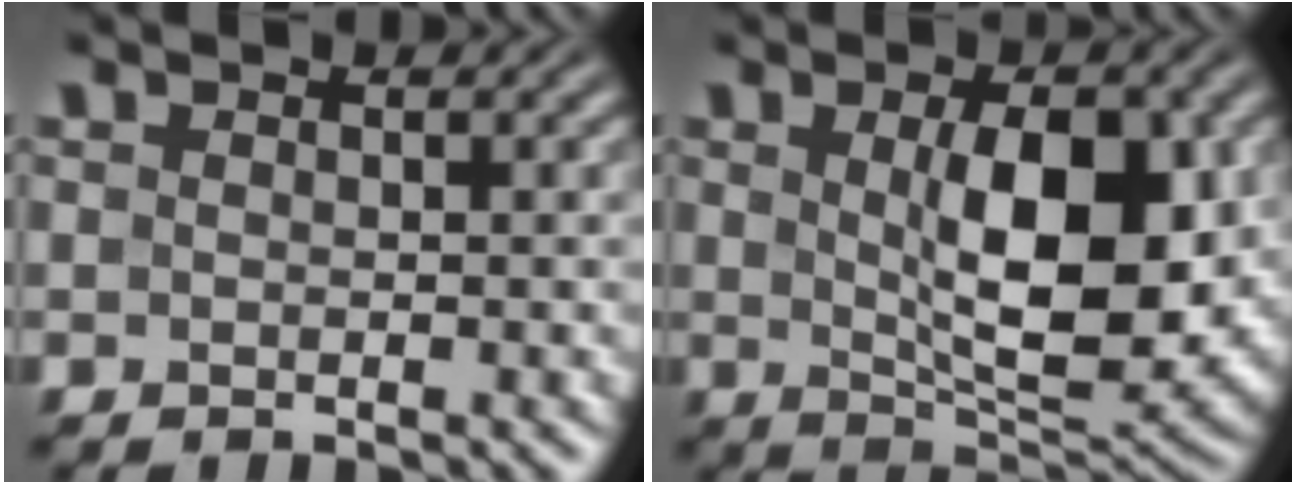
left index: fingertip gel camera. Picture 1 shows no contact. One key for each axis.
{"total": 9.2, "fx": 0.8, "fy": 4.0, "fz": 8.2, "tx": -0.129, "ty": -0.010, "tz": 0.025}